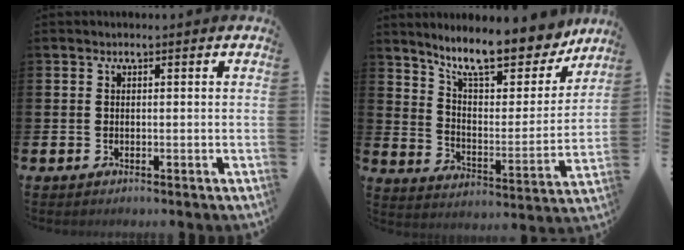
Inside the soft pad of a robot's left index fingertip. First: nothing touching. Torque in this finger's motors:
{"motor_torque": [0.50, -0.60, 1.05, 0.21]}